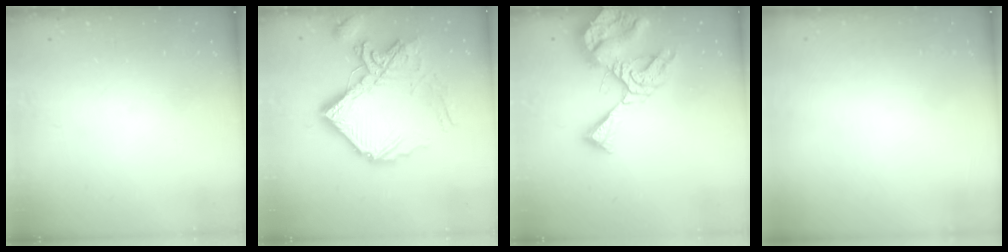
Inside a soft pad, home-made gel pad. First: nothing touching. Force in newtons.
{"total": 22.9, "press": 22.8, "slide": 2.1}
{"total": 12.1, "press": 12.0, "slide": 1.4}
{"total": 2.0, "press": 2.0, "slide": 0.1}